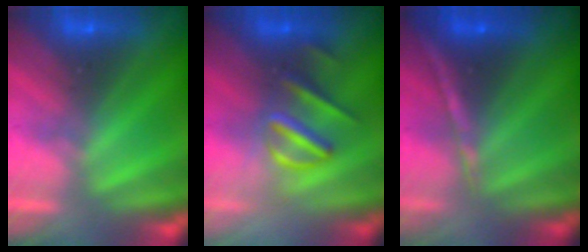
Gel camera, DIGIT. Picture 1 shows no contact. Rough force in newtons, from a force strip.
{"total": 3.2}
{"total": 1.3}